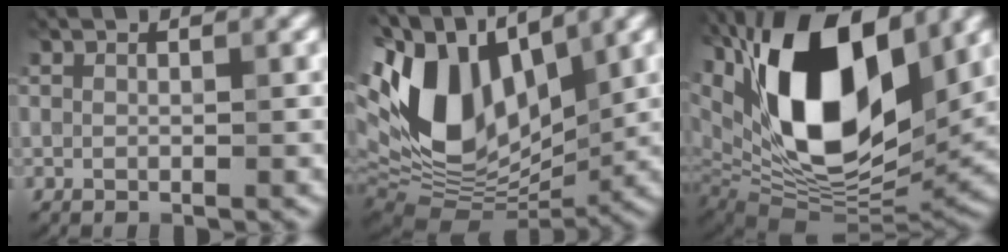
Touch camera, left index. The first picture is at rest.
{"total": 14.4, "force": [2.4, 8.7, 11.2], "torque": [-0.245, 0.004, 0.033]}
{"total": 17.6, "force": [6.3, 8.6, 14.0], "torque": [-0.250, 0.005, 0.100]}